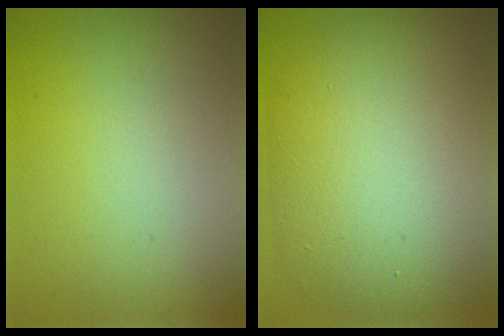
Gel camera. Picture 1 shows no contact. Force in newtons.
{"total": 11.8, "press": 11.8, "slide": 0.5}